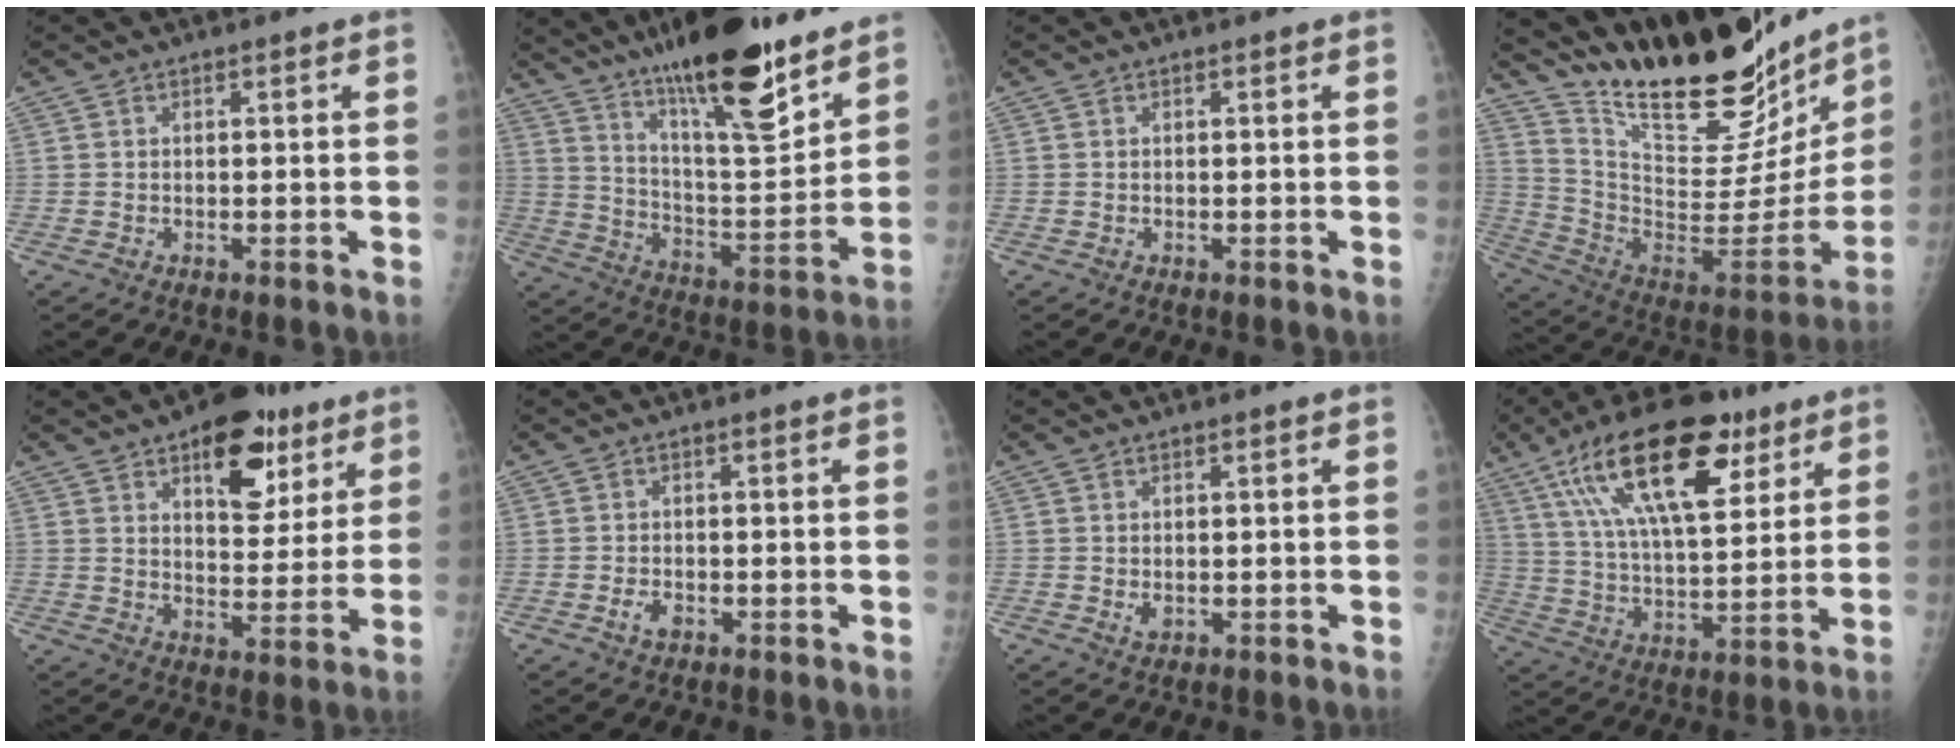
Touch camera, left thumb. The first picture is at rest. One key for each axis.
{"total": 22.4, "fx": 15.9, "fy": 5.5, "fz": 14.8, "tx": -0.209, "ty": -0.085, "tz": 0.263}
{"total": 0.0}
{"total": 30.5, "fx": 24.3, "fy": 10.0, "fz": 15.4, "tx": -0.218, "ty": -0.113, "tz": 0.371}
{"total": 14.5, "fx": 8.0, "fy": 7.5, "fz": 9.4, "tx": -0.082, "ty": -0.034, "tz": 0.115}
{"total": 2.1, "fx": -1.0, "fy": 1.3, "fz": 1.4, "tx": -0.023, "ty": 0.005, "tz": -0.016}
{"total": 1.5, "fx": 0.1, "fy": 1.0, "fz": 1.2, "tx": -0.015, "ty": -0.003, "tz": 0.006}
{"total": 22.5, "fx": 11.6, "fy": 9.4, "fz": 16.8, "tx": -0.268, "ty": -0.023, "tz": 0.198}